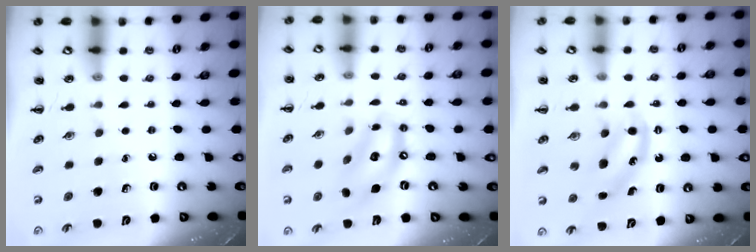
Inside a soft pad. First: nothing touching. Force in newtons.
{"total": 13.3, "press": 12.8, "slide": 3.4}
{"total": 5.4, "press": 5.3, "slide": 0.8}